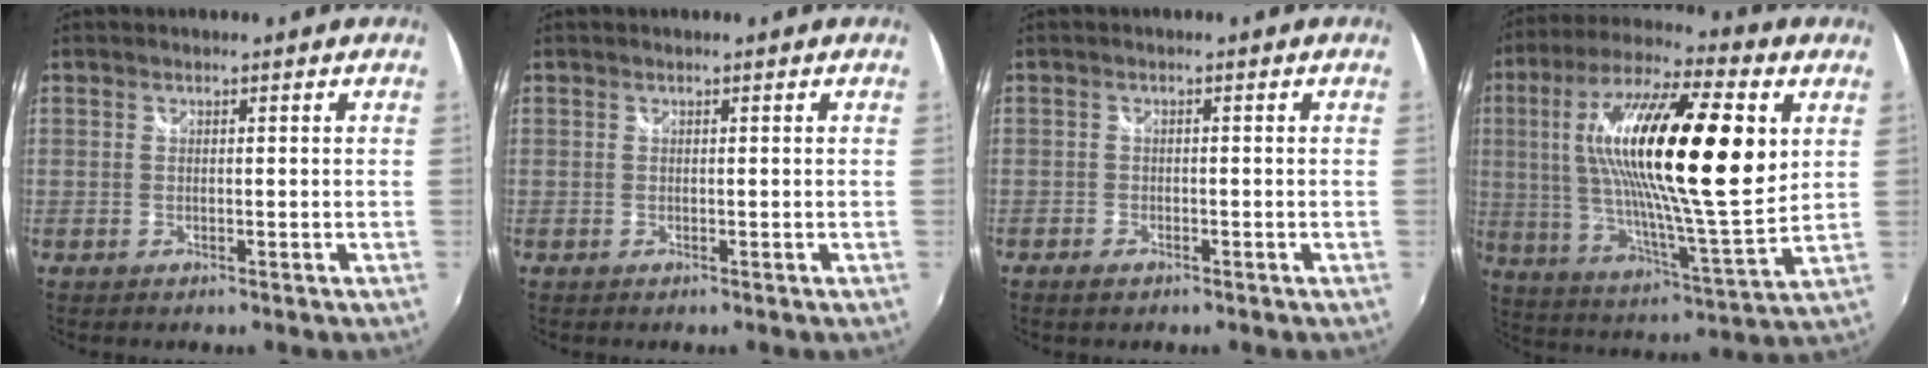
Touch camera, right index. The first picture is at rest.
{"total": 0.0}
{"total": 2.0, "force": [-1.4, 1.1, 0.8], "torque": [-0.022, -0.003, -0.027]}
{"total": 26.3, "force": [6.5, 6.0, 24.8], "torque": [-0.440, 0.013, 0.105]}